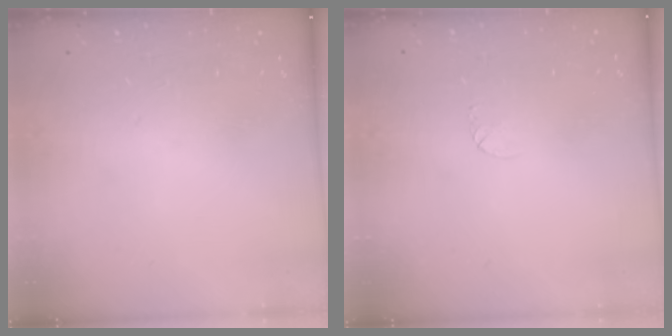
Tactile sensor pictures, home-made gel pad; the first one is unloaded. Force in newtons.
{"total": 4.1, "press": 4.1, "slide": 0.3}